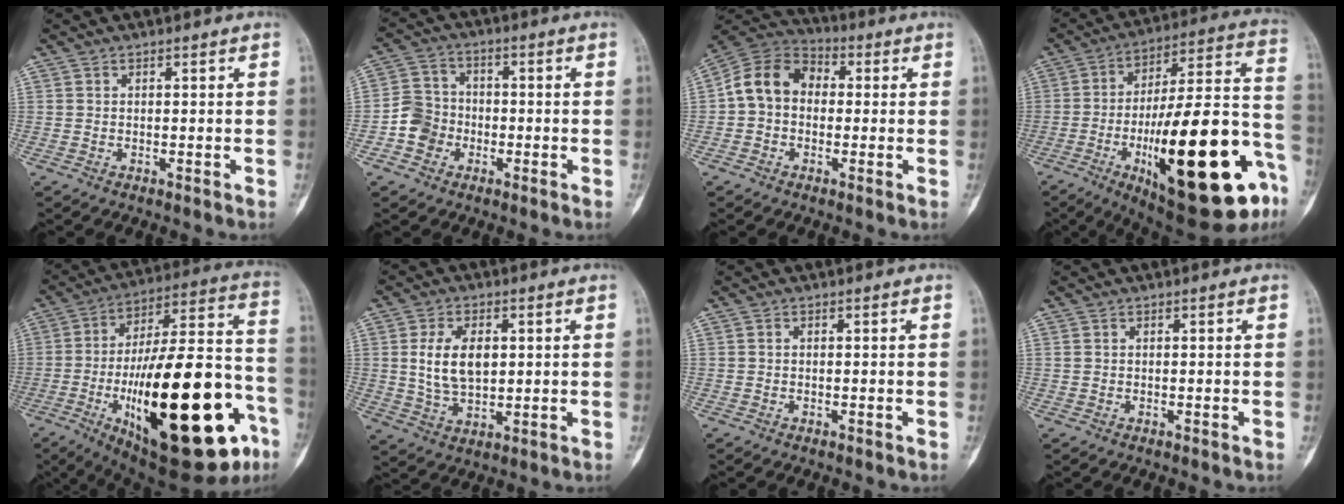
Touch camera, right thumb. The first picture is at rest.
{"total": 6.9, "force": [-2.2, 6.2, 2.1], "torque": [-0.014, 0.023, -0.047]}
{"total": 10.8, "force": [0.2, 8.5, 6.6], "torque": [-0.100, 0.035, -0.015]}
{"total": 34.7, "force": [-12.0, 10.8, 30.7], "torque": [-0.413, 0.042, -0.168]}
{"total": 38.7, "force": [-13.1, 14.0, 33.6], "torque": [-0.475, 0.043, -0.188]}
{"total": 9.3, "force": [1.5, 5.5, 7.3], "torque": [-0.127, -0.011, 0.037]}
{"total": 0.0}
{"total": 0.7, "force": [0.2, 0.6, 0.3], "torque": [-0.008, 0.004, 0.006]}